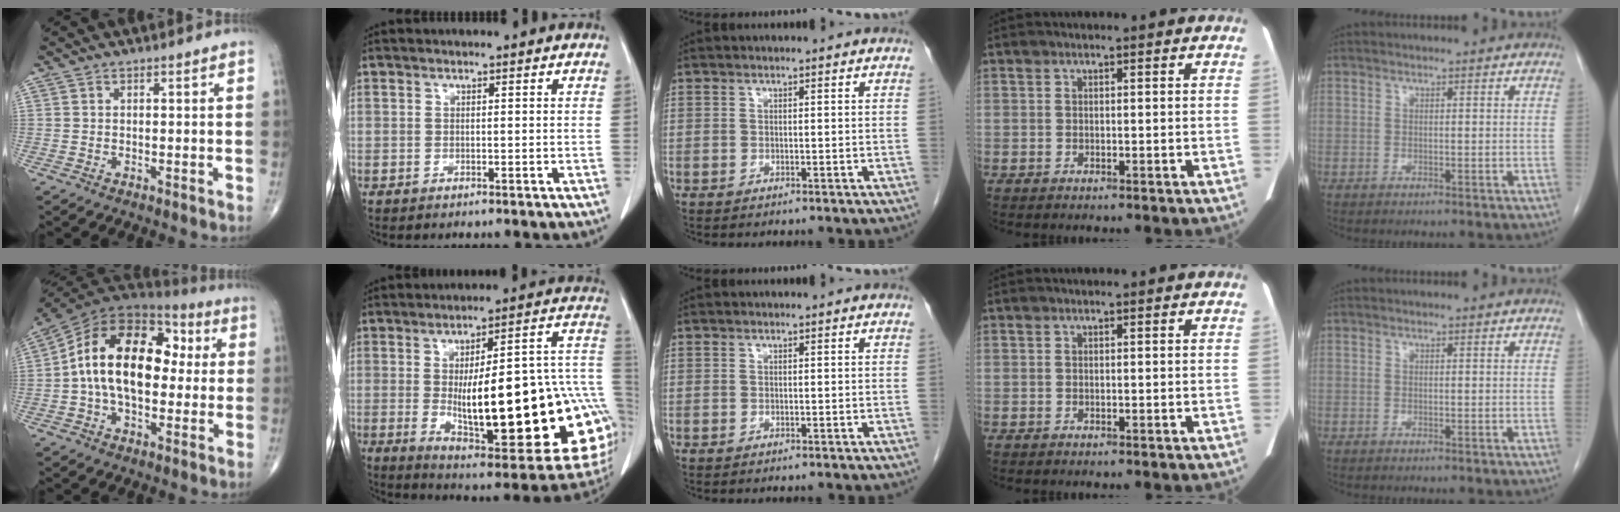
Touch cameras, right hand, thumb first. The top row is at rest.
{"thumb": {"total": 20.0, "force": [1.2, 12.0, 16.0], "torque": [-0.251, 0.041, 0.011]}, "index": {"total": 31.6, "force": [-4.3, 8.1, 30.2], "torque": [-0.329, 0.016, -0.044]}}